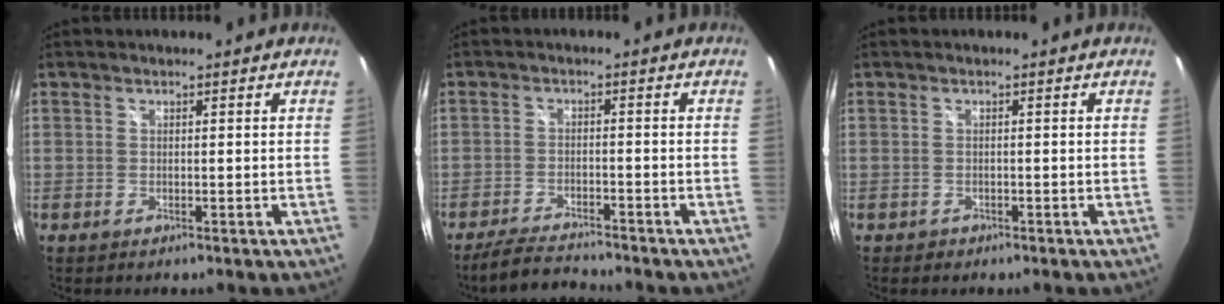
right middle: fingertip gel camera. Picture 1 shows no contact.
{"total": 6.8, "force": [-6.3, 0.9, 2.2], "torque": [-0.066, -0.009, -0.109]}
{"total": 1.2, "force": [-0.7, 1.0, 0.2], "torque": [-0.007, -0.002, -0.008]}